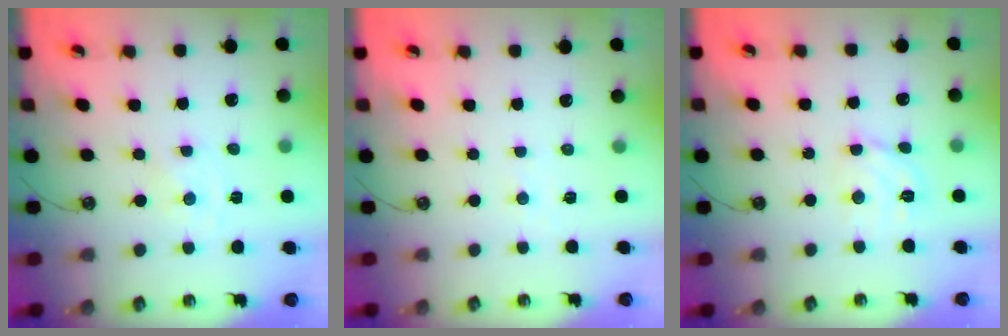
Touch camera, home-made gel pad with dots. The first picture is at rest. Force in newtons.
{"total": 2.6, "press": 2.6, "slide": 0.3}
{"total": 7.6, "press": 7.6, "slide": 0.6}